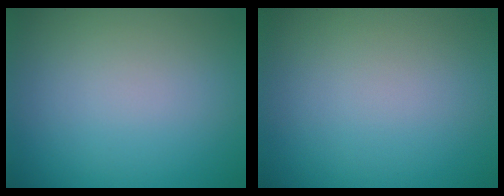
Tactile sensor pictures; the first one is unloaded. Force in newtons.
{"total": 0.0}